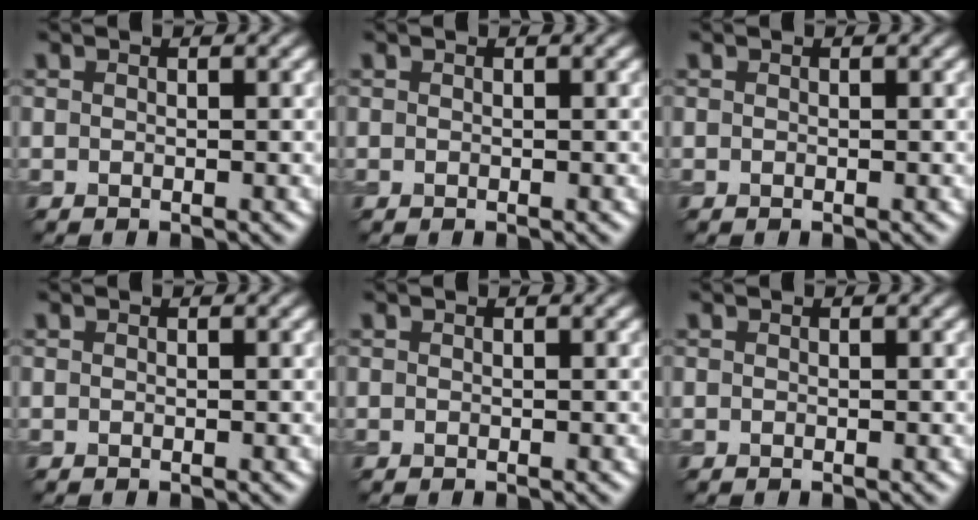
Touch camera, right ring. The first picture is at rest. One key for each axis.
{"total": 0.0}
{"total": 0.0}
{"total": 0.0}
{"total": 0.0}
{"total": 0.0}